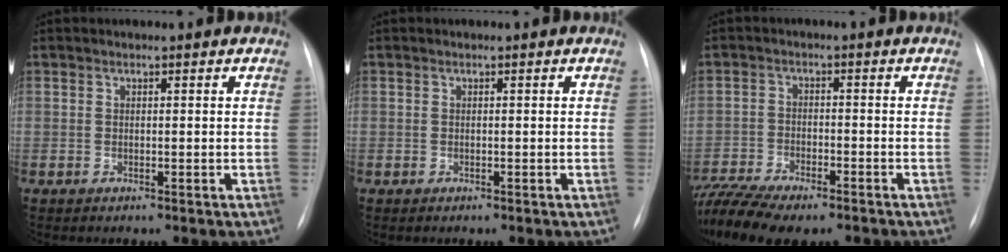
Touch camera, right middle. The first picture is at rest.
{"total": 0.0}
{"total": 13.6, "force": [-11.1, 3.8, 6.8], "torque": [-0.150, -0.007, -0.177]}